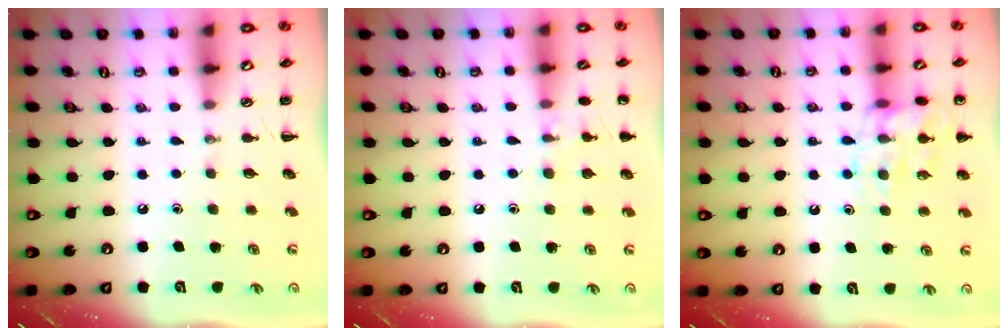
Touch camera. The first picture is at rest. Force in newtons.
{"total": 6.6, "press": 6.3, "slide": 1.9}
{"total": 15.7, "press": 15.6, "slide": 2.0}